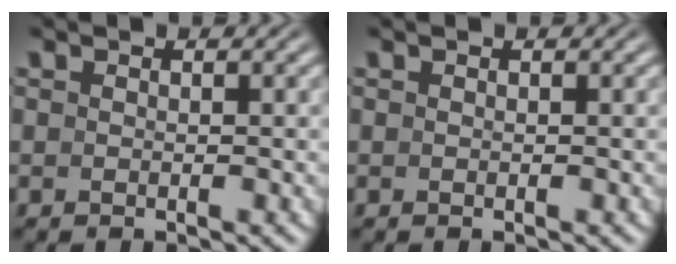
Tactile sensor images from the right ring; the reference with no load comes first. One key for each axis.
{"total": 0.0}